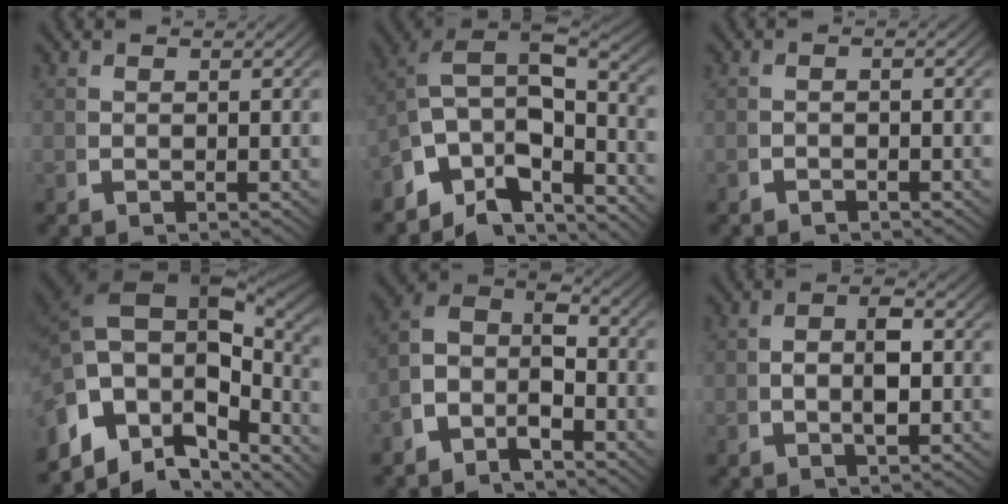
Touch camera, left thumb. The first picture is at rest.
{"total": 13.0, "force": [-1.4, 9.2, 9.1], "torque": [-0.178, -0.048, -0.017]}
{"total": 0.9, "force": [-0.8, 0.2, 0.2], "torque": [-0.001, 0.001, -0.017]}
{"total": 18.0, "force": [-1.0, 12.5, 12.9], "torque": [-0.232, -0.028, -0.005]}
{"total": 8.3, "force": [0.2, 6.1, 5.6], "torque": [-0.105, -0.004, -0.016]}
{"total": 3.6, "force": [-0.1, 1.8, 3.0], "torque": [-0.055, -0.007, 0.001]}